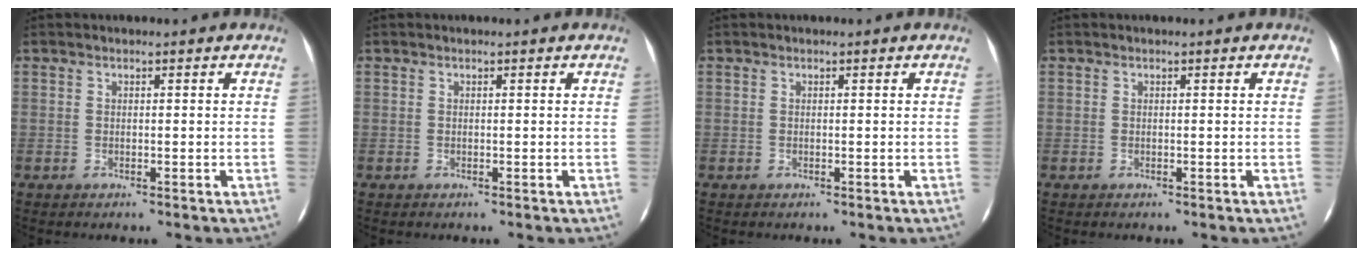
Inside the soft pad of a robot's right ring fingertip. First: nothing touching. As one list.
[{"total": 0.0}, {"total": 0.0}, {"total": 0.0}]